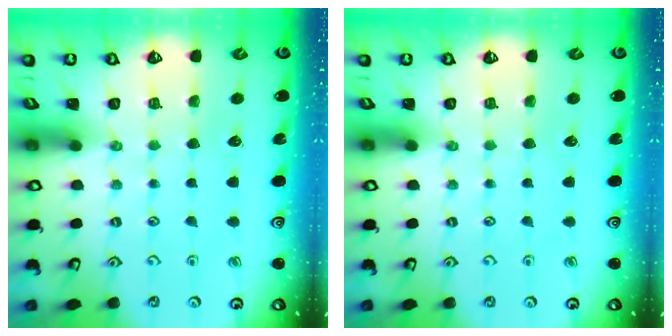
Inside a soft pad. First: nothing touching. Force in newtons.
{"total": 0.0}